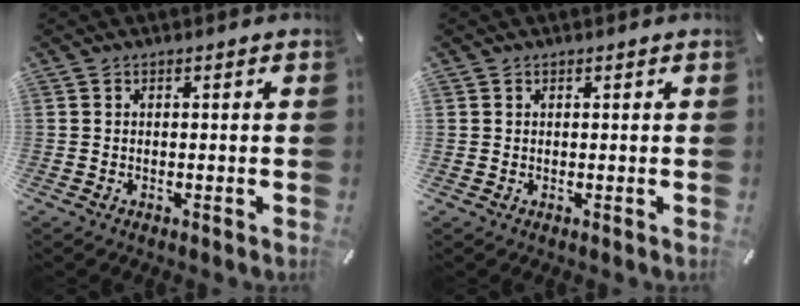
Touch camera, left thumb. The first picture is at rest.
{"total": 1.6, "force": [0.7, 1.4, -0.4], "torque": [0.008, 0.003, 0.012]}